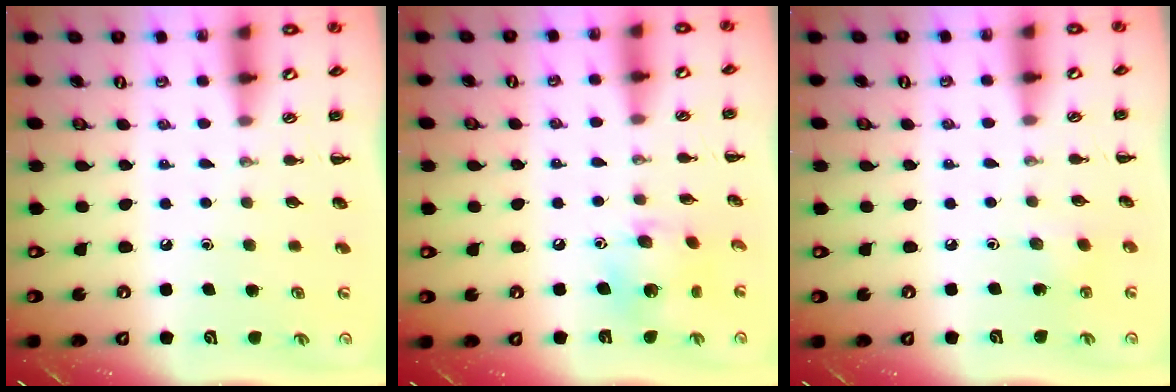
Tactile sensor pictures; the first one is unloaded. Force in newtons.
{"total": 7.3, "press": 7.3, "slide": 0.4}
{"total": 2.6, "press": 2.5, "slide": 0.9}